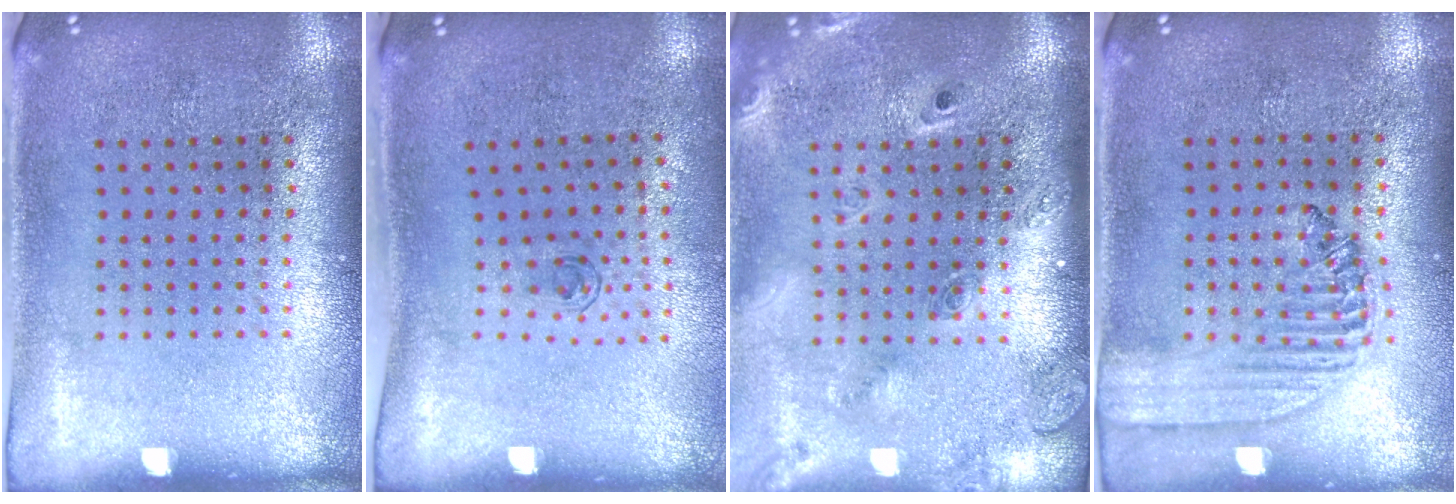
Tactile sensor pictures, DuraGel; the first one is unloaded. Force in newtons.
{"total": 0.7, "press": 0.2, "slide": 0.6}
{"total": 2.5, "press": 1.8, "slide": 1.6}
{"total": 1.6, "press": 1.4, "slide": 0.7}